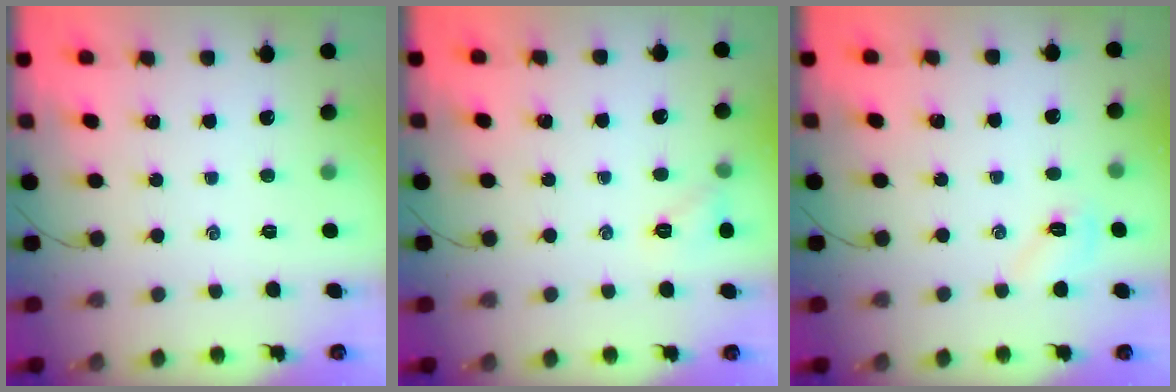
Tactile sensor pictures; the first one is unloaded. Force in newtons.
{"total": 5.7, "press": 5.4, "slide": 1.6}
{"total": 7.0, "press": 6.8, "slide": 1.5}